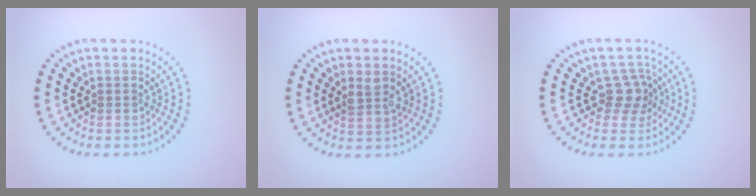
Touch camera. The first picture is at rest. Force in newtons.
{"total": 1.7, "press": 1.7, "slide": 0.4}
{"total": 2.4, "press": 1.8, "slide": 1.6}